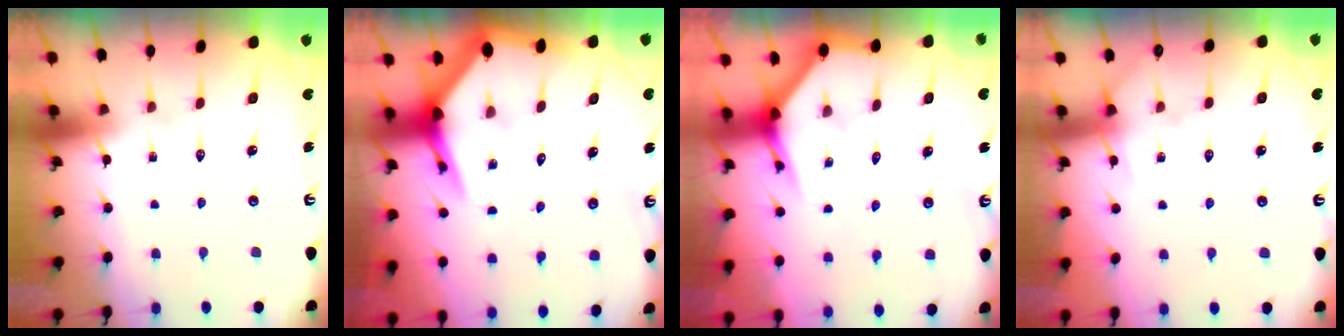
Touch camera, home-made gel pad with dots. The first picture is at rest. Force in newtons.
{"total": 6.7, "press": 6.7, "slide": 0.8}
{"total": 4.0, "press": 4.0, "slide": 0.2}
{"total": 4.2, "press": 4.2, "slide": 0.6}